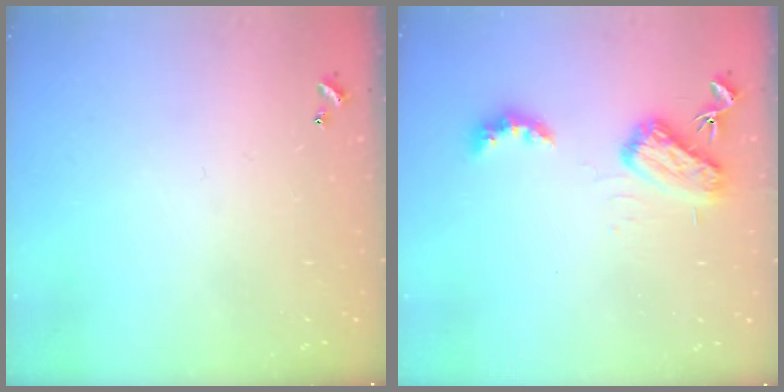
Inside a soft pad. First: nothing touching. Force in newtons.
{"total": 7.0, "press": 7.0, "slide": 0.1}